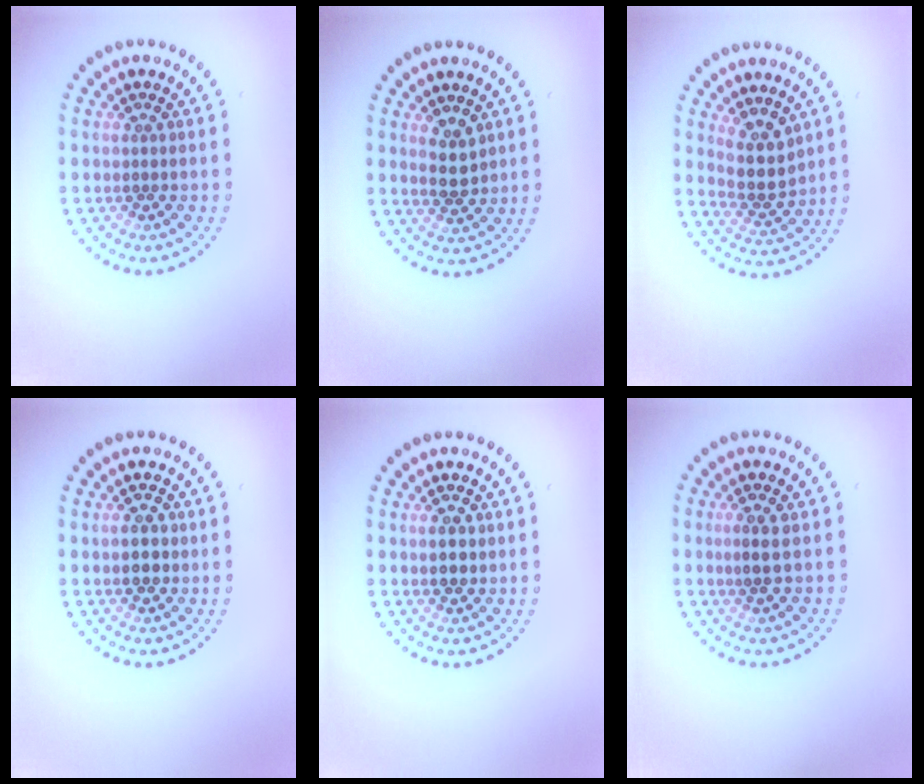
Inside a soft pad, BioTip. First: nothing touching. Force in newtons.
{"total": 2.4, "press": 2.2, "slide": 0.8}
{"total": 3.6, "press": 3.1, "slide": 1.8}
{"total": 1.7, "press": 1.7, "slide": 0.2}
{"total": 1.9, "press": 1.9, "slide": 0.2}
{"total": 1.9, "press": 1.8, "slide": 0.6}